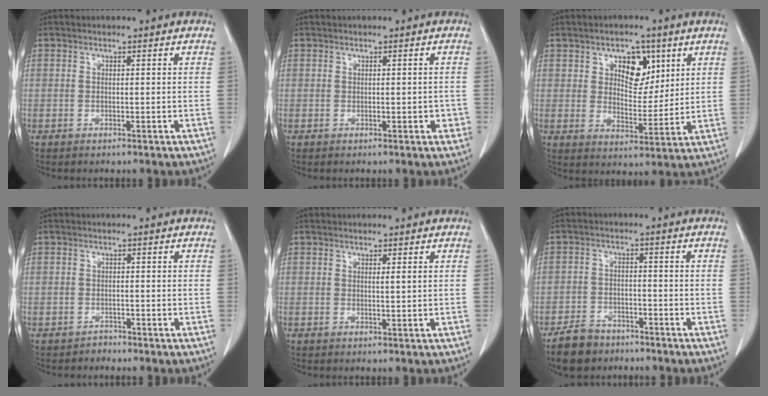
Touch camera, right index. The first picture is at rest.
{"total": 1.4, "force": [-0.4, 0.8, 1.1], "torque": [-0.007, 0.006, 0.001]}
{"total": 7.6, "force": [3.5, 4.4, 5.1], "torque": [-0.074, 0.008, 0.061]}
{"total": 1.2, "force": [-1.0, 0.6, -0.4], "torque": [0.007, 0.001, -0.022]}
{"total": 0.7, "force": [0.4, -0.1, 0.6], "torque": [-0.011, -0.002, 0.006]}
{"total": 6.2, "force": [-4.7, 3.5, 1.8], "torque": [-0.044, 0.000, -0.083]}